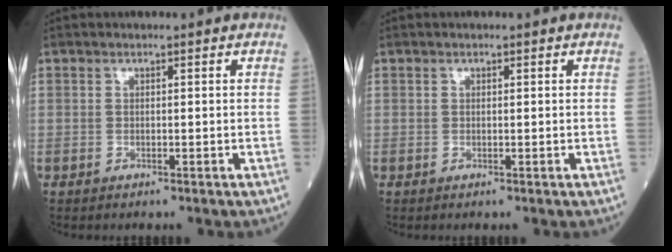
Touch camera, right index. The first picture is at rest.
{"total": 0.0}